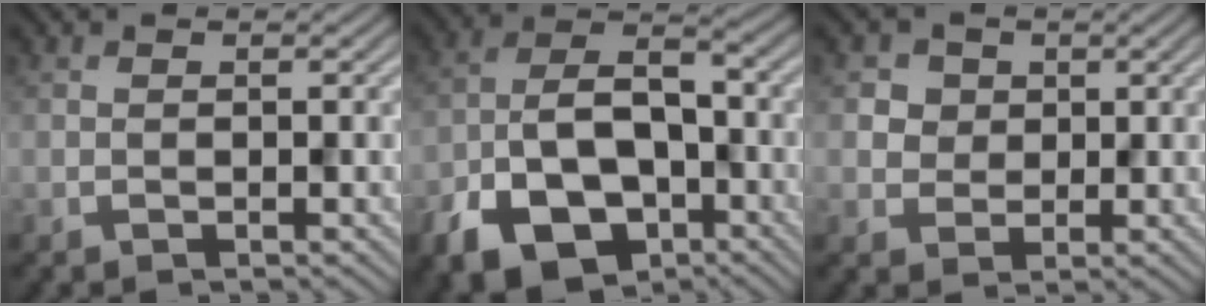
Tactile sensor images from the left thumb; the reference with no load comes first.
{"total": 12.2, "force": [-6.0, 7.2, 7.8], "torque": [-0.161, -0.016, -0.110]}
{"total": 3.8, "force": [1.4, 3.3, 1.1], "torque": [-0.045, -0.006, 0.026]}